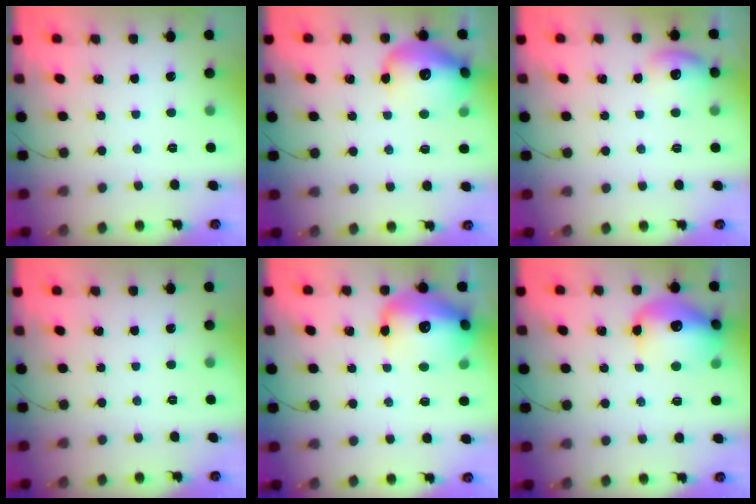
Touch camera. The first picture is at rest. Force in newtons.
{"total": 17.7, "press": 17.6, "slide": 2.0}
{"total": 8.2, "press": 8.1, "slide": 1.4}
{"total": 0.0}
{"total": 19.7, "press": 19.6, "slide": 2.8}
{"total": 16.1, "press": 15.9, "slide": 2.6}